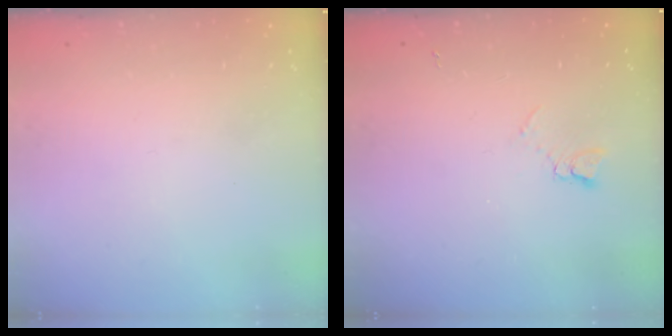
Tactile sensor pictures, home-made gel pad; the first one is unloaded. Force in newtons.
{"total": 4.0, "press": 4.0, "slide": 0.6}